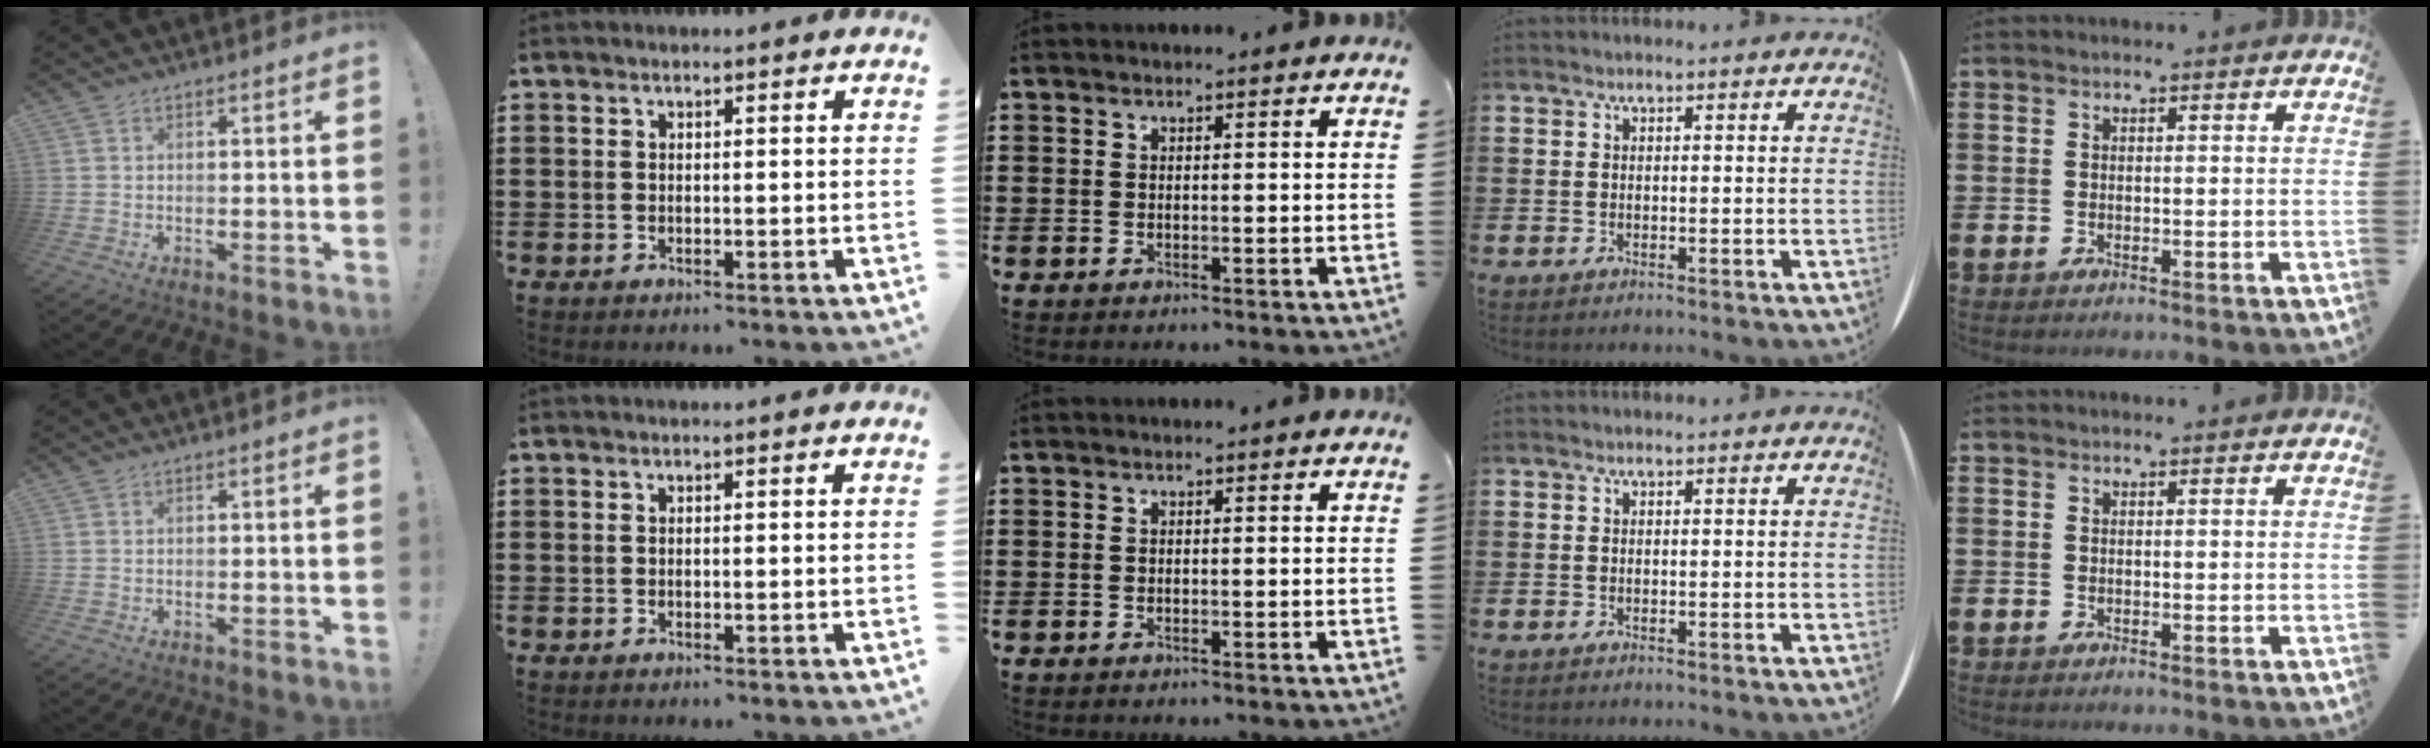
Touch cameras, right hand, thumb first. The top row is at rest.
{}